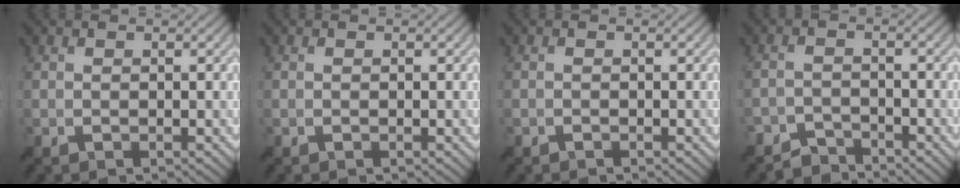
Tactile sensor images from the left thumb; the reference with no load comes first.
{"total": 0.0}
{"total": 0.5, "force": [-0.5, 0.2, -0.1], "torque": [0.004, -0.004, -0.009]}
{"total": 3.2, "force": [-3.0, 0.9, 0.0], "torque": [0.012, 0.002, -0.061]}